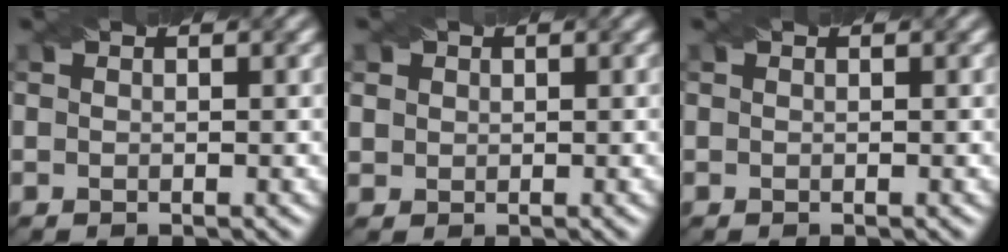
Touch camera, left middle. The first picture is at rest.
{"total": 1.7, "force": [0.8, 1.4, 0.4], "torque": [-0.011, 0.001, 0.021]}
{"total": 0.0}